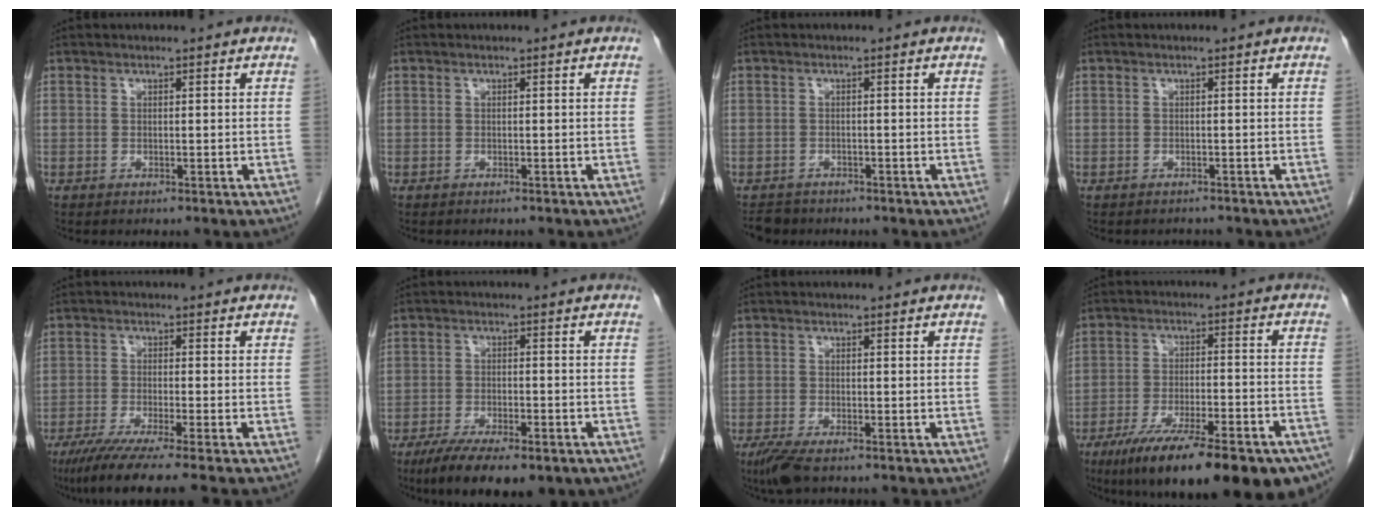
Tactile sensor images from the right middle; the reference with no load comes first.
{"total": 0.6, "force": [-0.6, 0.2, 0.1], "torque": [-0.007, -0.001, -0.010]}
{"total": 2.9, "force": [-2.5, 1.4, 0.1], "torque": [-0.008, -0.002, -0.040]}
{"total": 1.4, "force": [-1.3, 0.4, -0.1], "torque": [-0.002, -0.003, -0.019]}
{"total": 8.8, "force": [-6.7, -0.9, 5.6], "torque": [-0.085, -0.026, -0.108]}
{"total": 12.2, "force": [-8.3, 3.8, 8.1], "torque": [-0.125, -0.017, -0.124]}
{"total": 4.0, "force": [-2.8, 0.9, 2.8], "torque": [-0.056, -0.012, -0.049]}
{"total": 24.7, "force": [-17.8, 5.2, 16.3], "torque": [-0.191, -0.018, -0.256]}